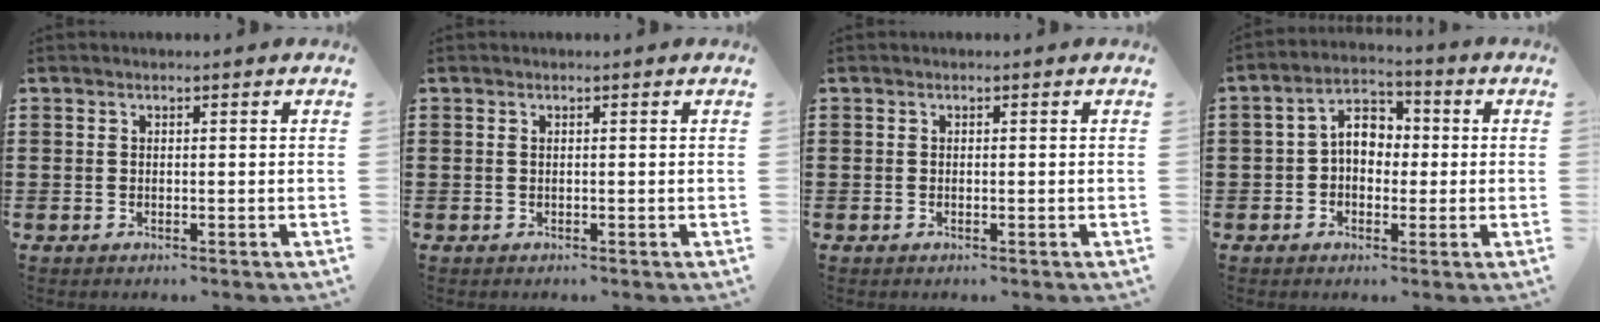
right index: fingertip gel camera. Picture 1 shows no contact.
{"total": 0.0}
{"total": 0.0}
{"total": 5.9, "force": [-0.2, 4.1, 4.2], "torque": [-0.081, 0.011, -0.009]}